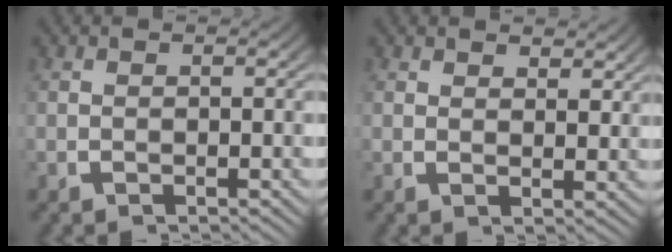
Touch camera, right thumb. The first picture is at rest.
{"total": 2.3, "force": [2.0, 0.8, 0.7], "torque": [0.001, -0.006, 0.032]}